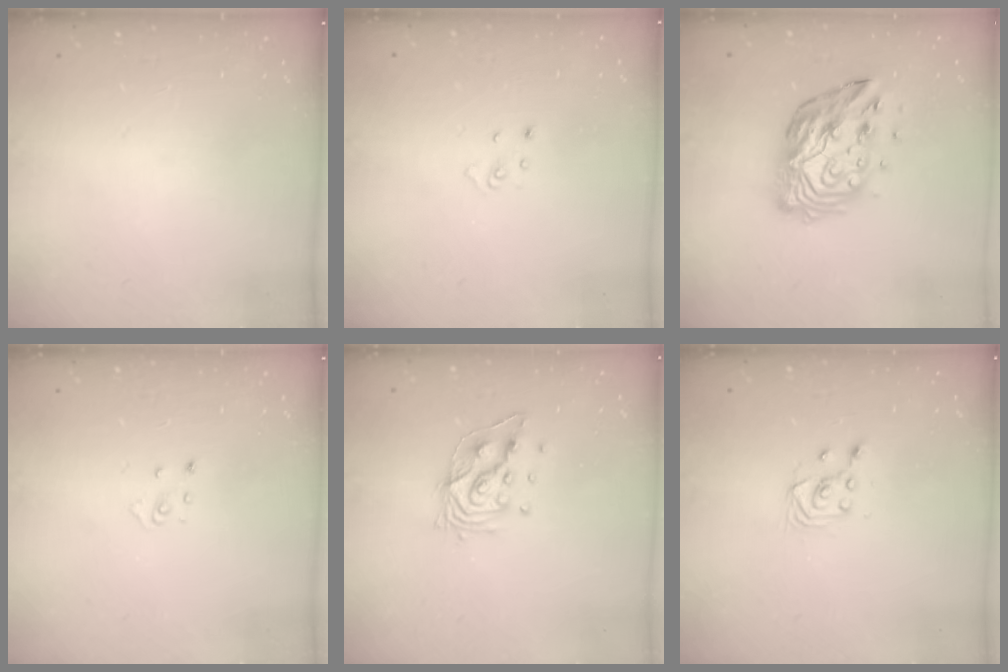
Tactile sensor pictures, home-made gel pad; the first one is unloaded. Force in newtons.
{"total": 3.0, "press": 2.9, "slide": 0.3}
{"total": 14.2, "press": 14.2, "slide": 1.3}
{"total": 2.8, "press": 2.8, "slide": 0.3}
{"total": 10.3, "press": 10.3, "slide": 0.7}
{"total": 2.9, "press": 2.6, "slide": 1.3}